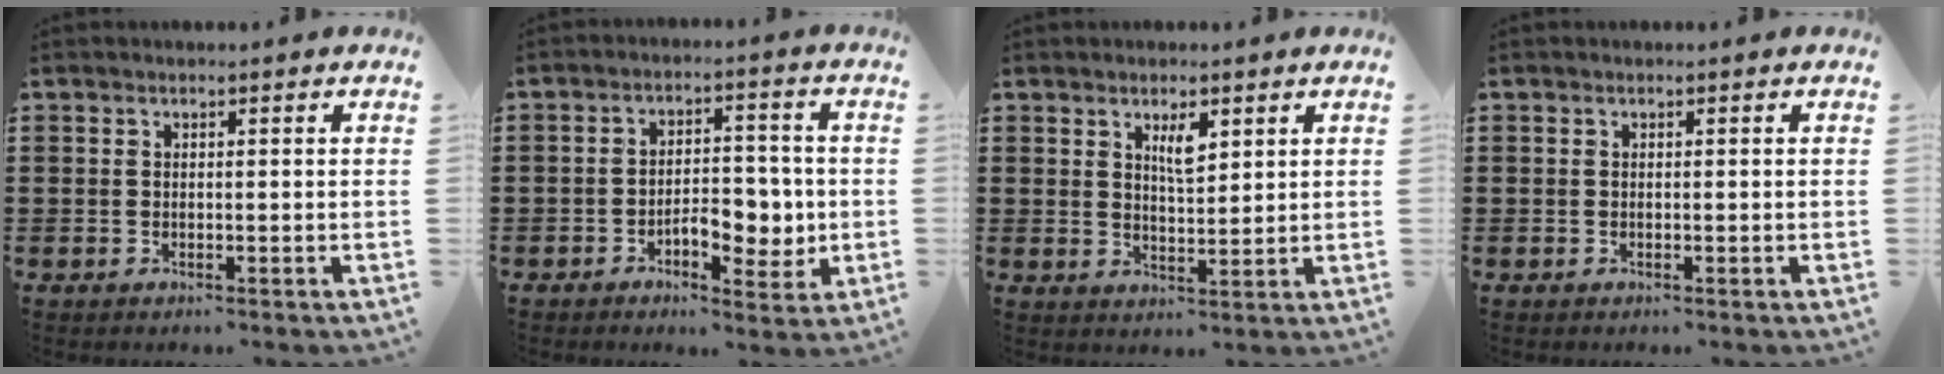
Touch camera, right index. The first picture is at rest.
{"total": 6.7, "force": [-1.8, 3.6, 5.3], "torque": [-0.067, 0.002, -0.036]}
{"total": 3.5, "force": [1.9, 1.1, 2.8], "torque": [-0.043, -0.002, 0.029]}
{"total": 0.0}